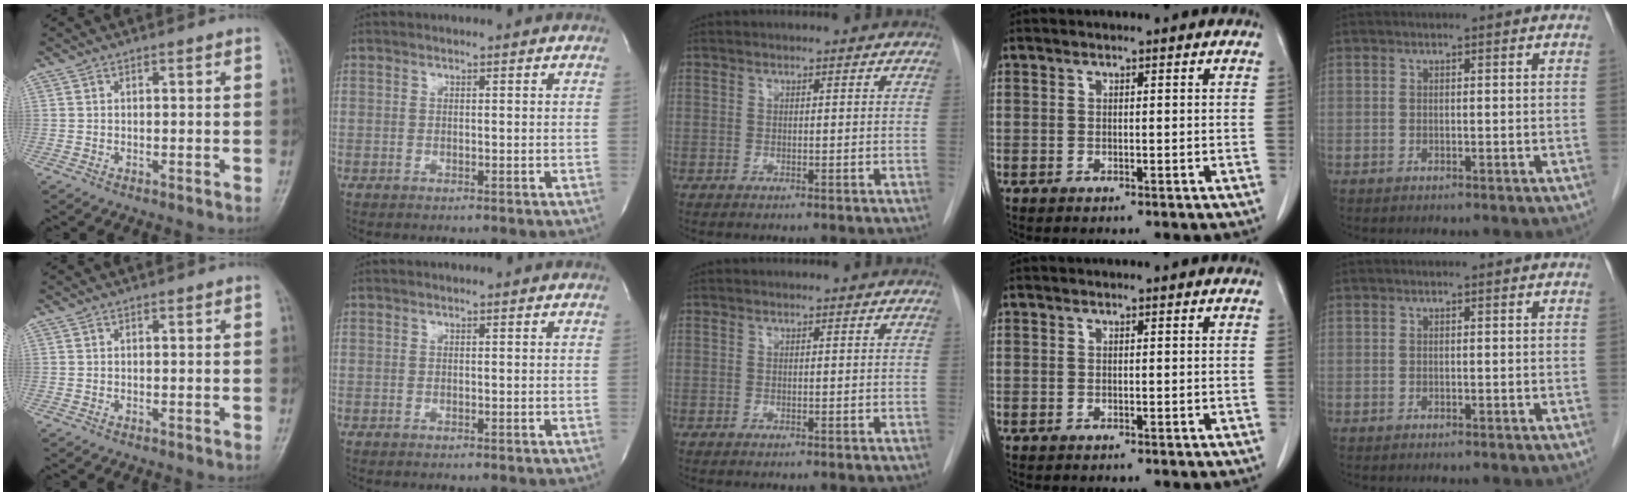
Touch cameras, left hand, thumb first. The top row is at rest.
{}